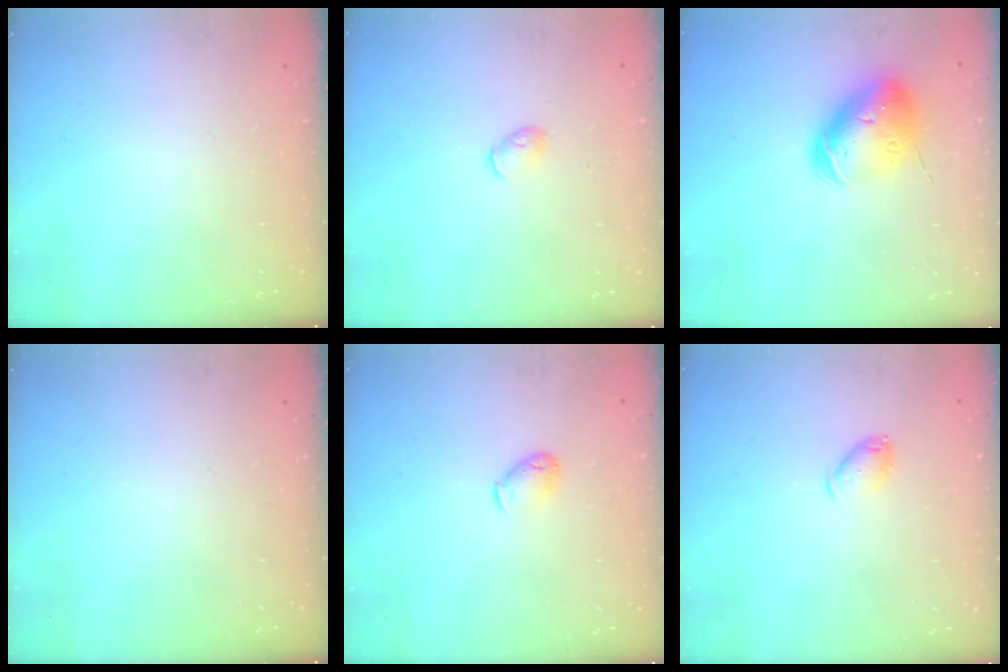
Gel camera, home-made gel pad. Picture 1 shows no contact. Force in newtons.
{"total": 3.3, "press": 3.2, "slide": 0.7}
{"total": 15.6, "press": 15.3, "slide": 2.7}
{"total": 0.0}
{"total": 6.2, "press": 6.0, "slide": 1.3}
{"total": 5.9, "press": 5.8, "slide": 0.9}